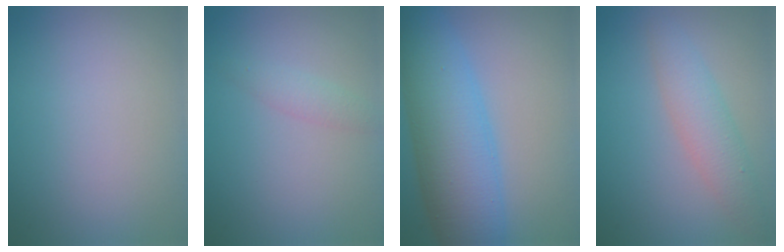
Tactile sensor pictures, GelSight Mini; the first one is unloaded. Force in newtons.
{"total": 1.3, "press": 1.3, "slide": 0.1}
{"total": 8.9, "press": 8.9, "slide": 0.0}
{"total": 3.2, "press": 3.2, "slide": 0.2}